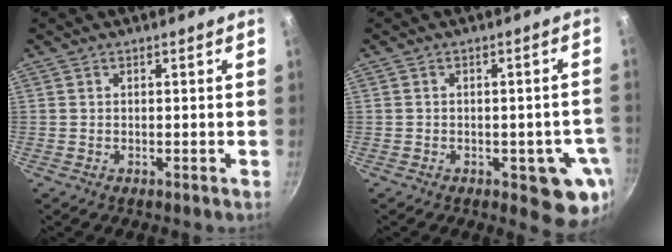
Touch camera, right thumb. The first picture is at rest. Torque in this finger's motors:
{"motor_torque": [1.33, 1.50, -0.04, -0.11, 0.14]}